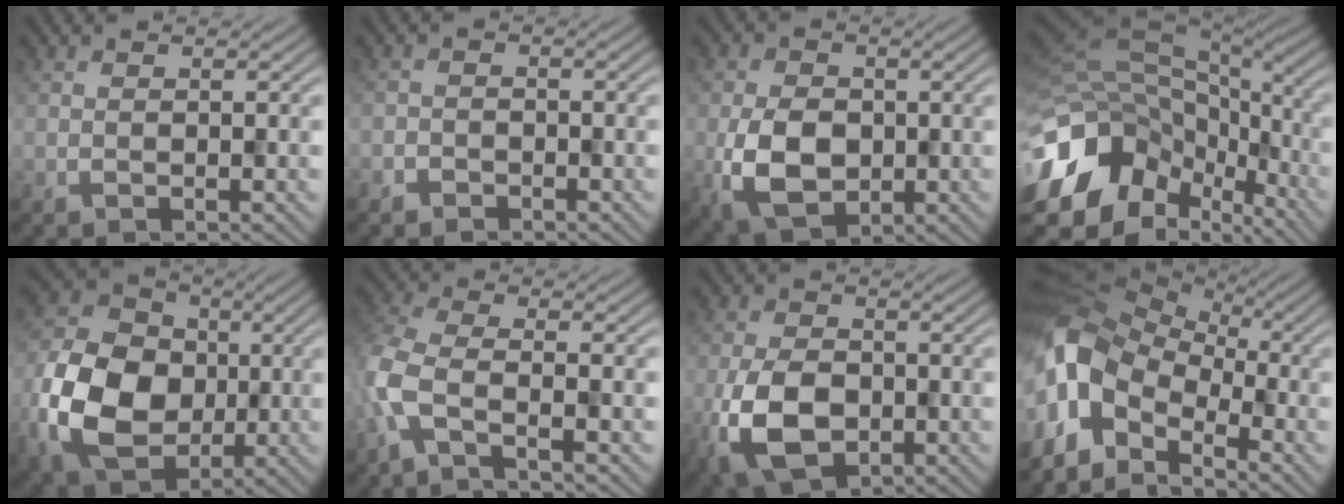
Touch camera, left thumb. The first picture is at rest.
{"total": 1.4, "force": [-1.1, 0.8, -0.4], "torque": [0.014, 0.001, -0.022]}
{"total": 7.1, "force": [-1.5, 5.1, 4.7], "torque": [-0.100, -0.015, -0.028]}
{"total": 15.3, "force": [-5.7, 9.5, 10.4], "torque": [-0.262, -0.018, -0.087]}
{"total": 12.9, "force": [-2.3, 10.0, 7.8], "torque": [-0.189, -0.009, -0.056]}
{"total": 5.3, "force": [-2.7, 1.6, 4.3], "torque": [-0.104, -0.003, -0.075]}
{"total": 9.0, "force": [-3.0, 5.9, 6.1], "torque": [-0.144, -0.022, -0.057]}
{"total": 11.9, "force": [-3.2, 7.8, 8.4], "torque": [-0.198, -0.004, -0.073]}